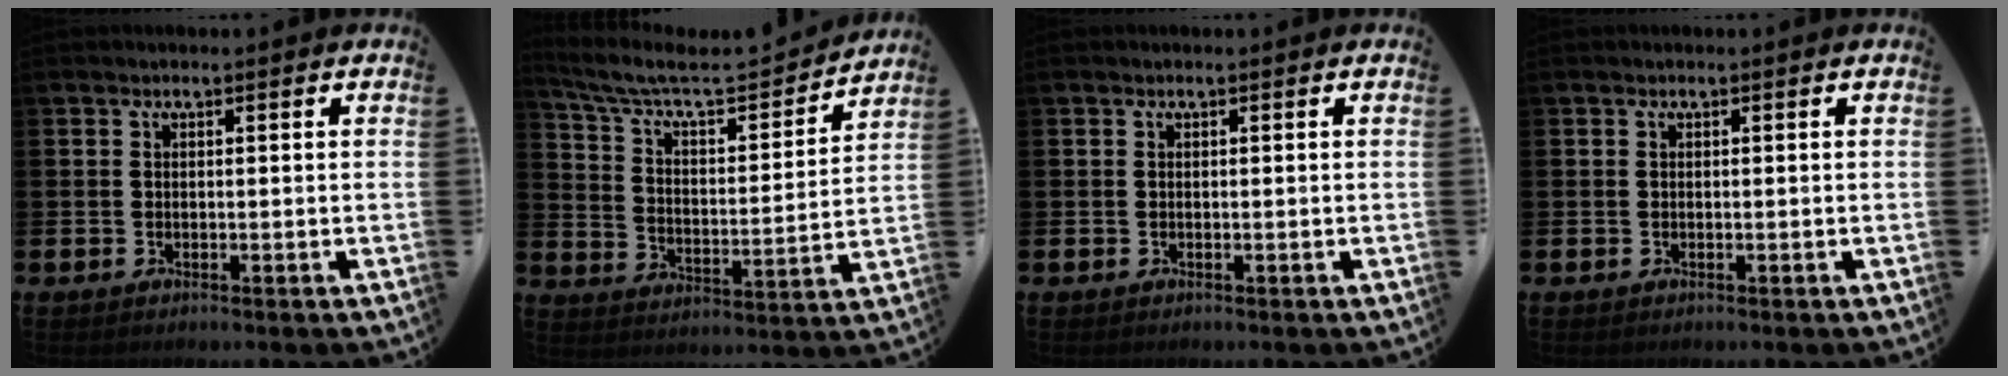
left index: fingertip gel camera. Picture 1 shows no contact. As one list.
[{"total": 7.7, "force": [6.6, 2.0, 3.4], "torque": [-0.102, -0.045, 0.108]}, {"total": 0.0}, {"total": 0.0}]